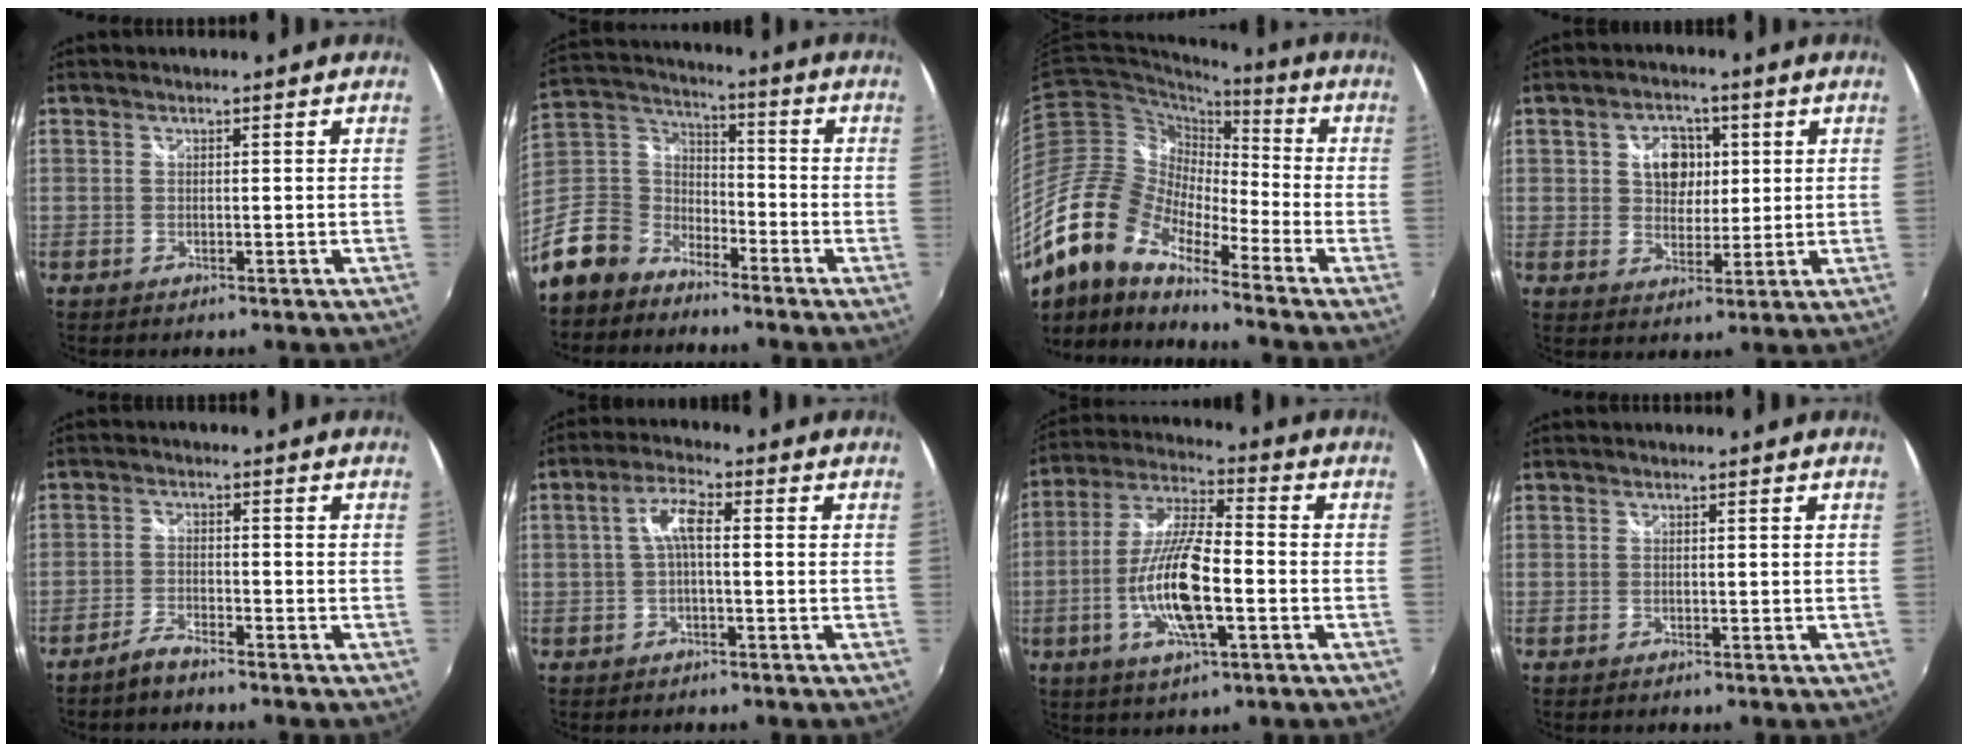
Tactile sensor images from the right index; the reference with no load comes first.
{"total": 14.0, "force": [-9.4, 9.2, 4.8], "torque": [-0.134, 0.026, -0.179]}
{"total": 18.2, "force": [-12.8, 7.5, 10.5], "torque": [-0.192, -0.015, -0.261]}
{"total": 7.4, "force": [1.8, 5.8, 4.3], "torque": [-0.071, 0.015, 0.032]}
{"total": 3.3, "force": [-3.0, 0.6, 1.3], "torque": [-0.045, 0.000, -0.061]}
{"total": 4.8, "force": [-0.1, 1.4, 4.6], "torque": [-0.092, 0.015, -0.002]}
{"total": 14.4, "force": [-4.0, 3.9, 13.3], "torque": [-0.271, -0.005, -0.079]}
{"total": 0.0}